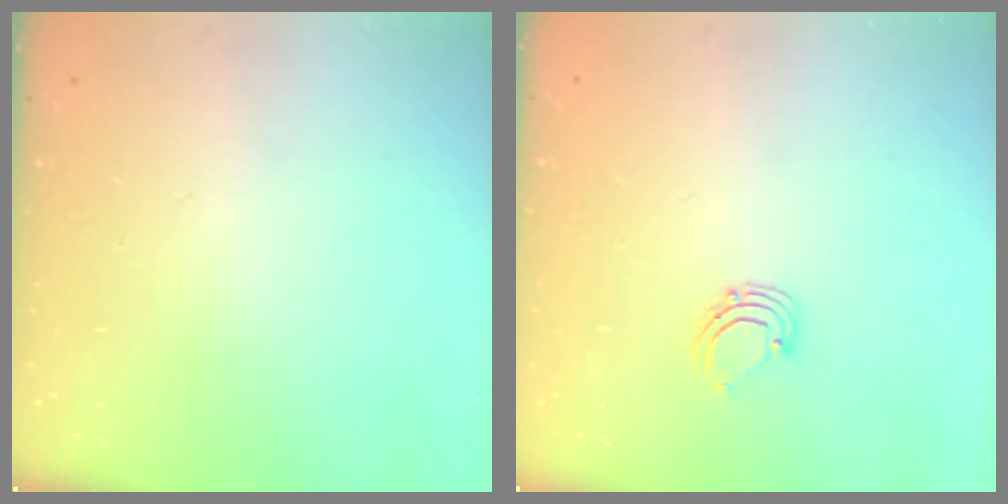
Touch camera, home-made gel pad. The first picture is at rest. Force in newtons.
{"total": 2.9, "press": 2.9, "slide": 0.2}